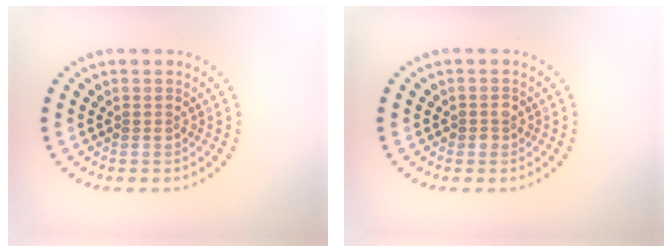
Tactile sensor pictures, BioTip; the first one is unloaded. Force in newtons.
{"total": 1.2, "press": 1.1, "slide": 0.5}